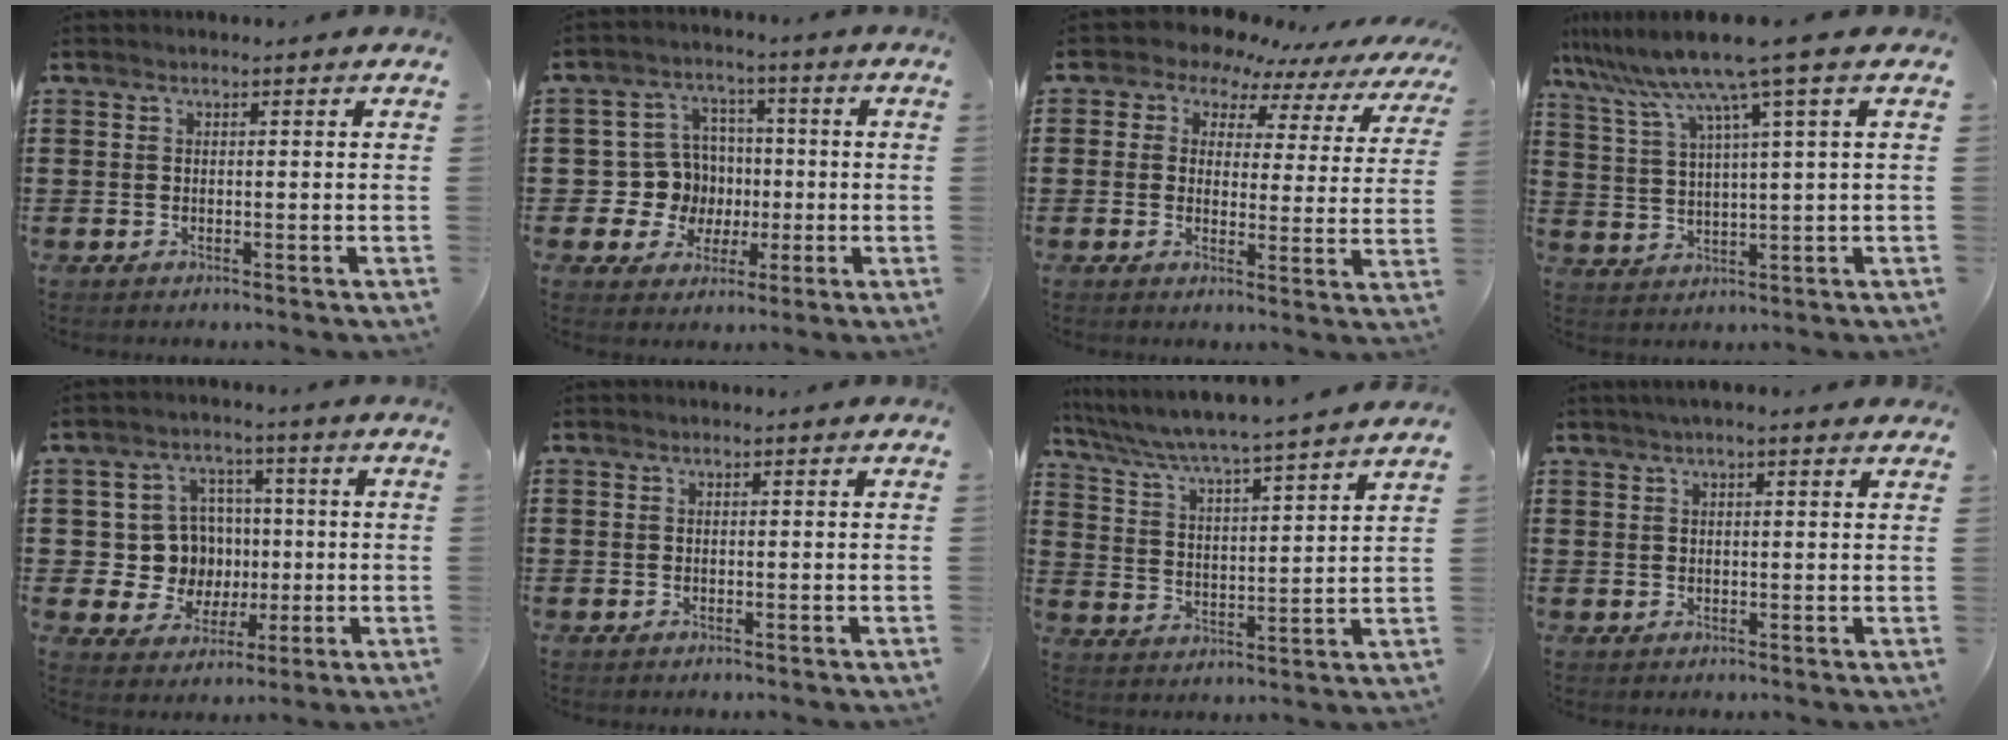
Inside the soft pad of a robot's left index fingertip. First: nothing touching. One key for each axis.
{"total": 8.4, "fx": 0.2, "fy": 8.2, "fz": 2.0, "tx": -0.073, "ty": 0.011, "tz": 0.014}
{"total": 5.2, "fx": 4.5, "fy": 2.3, "fz": 1.3, "tx": -0.057, "ty": -0.029, "tz": 0.075}
{"total": 9.2, "fx": 6.3, "fy": -0.6, "fz": 6.7, "tx": -0.160, "ty": -0.032, "tz": 0.102}
{"total": 8.9, "fx": 0.8, "fy": 8.4, "fz": 2.8, "tx": -0.066, "ty": 0.009, "tz": 0.025}
{"total": 0.0}
{"total": 4.6, "fx": 4.2, "fy": -0.9, "fz": 1.6, "tx": -0.053, "ty": -0.040, "tz": 0.062}
{"total": 2.3, "fx": 1.7, "fy": 0.3, "fz": 1.5, "tx": -0.031, "ty": 0.006, "tz": 0.031}